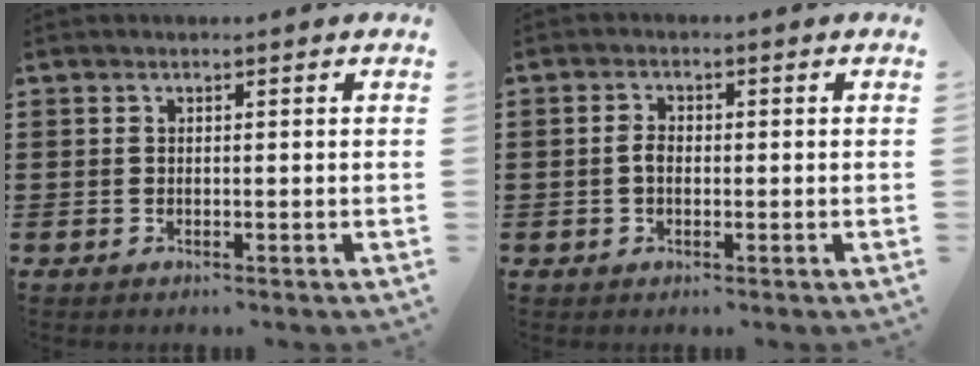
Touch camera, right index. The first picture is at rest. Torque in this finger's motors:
{"motor_torque": [0.52, -0.41, 0.27, 0.06]}